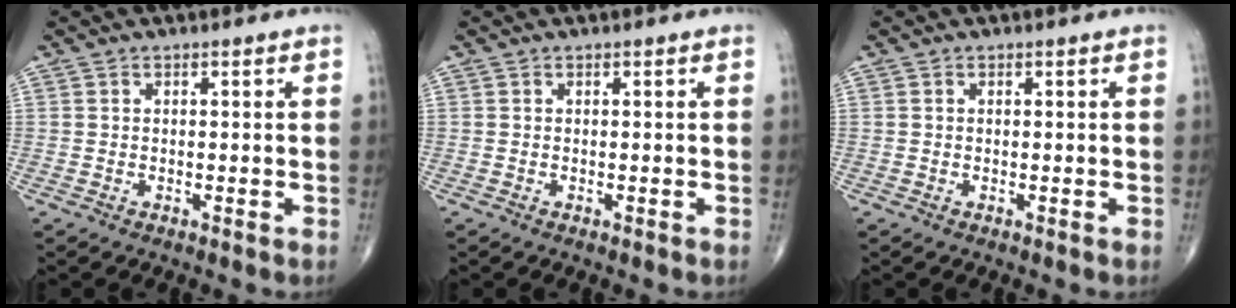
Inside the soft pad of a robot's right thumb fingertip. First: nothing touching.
{"total": 0.0}
{"total": 0.0}